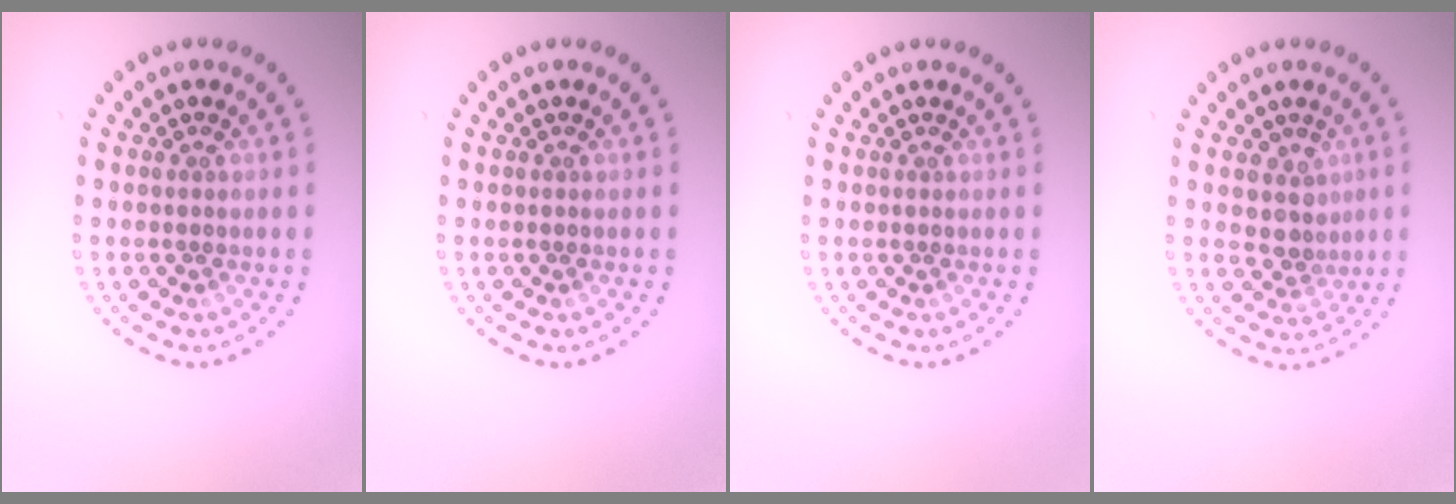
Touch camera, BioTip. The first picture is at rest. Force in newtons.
{"total": 0.0}
{"total": 0.0}
{"total": 2.5, "press": 2.1, "slide": 1.5}